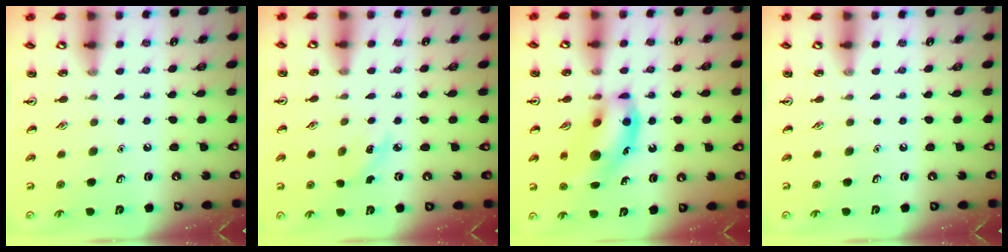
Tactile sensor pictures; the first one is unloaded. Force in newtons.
{"total": 3.1, "press": 2.9, "slide": 1.2}
{"total": 15.1, "press": 14.7, "slide": 3.4}
{"total": 0.0}